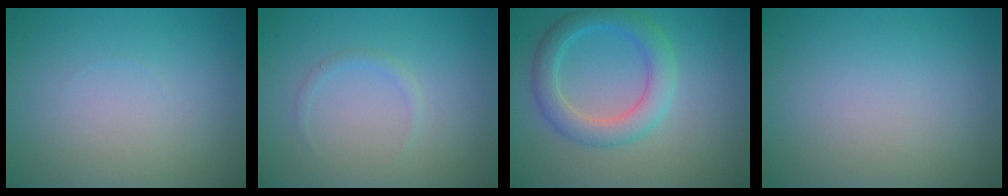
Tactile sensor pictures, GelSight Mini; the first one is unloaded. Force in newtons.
{"total": 0.8, "press": 0.8, "slide": 0.0}
{"total": 4.1, "press": 4.1, "slide": 0.3}
{"total": 0.0}